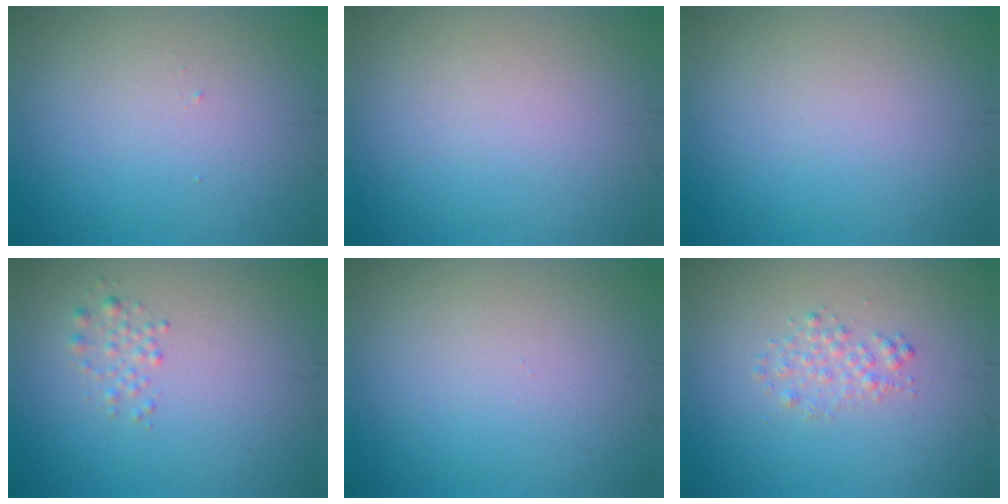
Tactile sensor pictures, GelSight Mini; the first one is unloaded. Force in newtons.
{"total": 0.0}
{"total": 0.0}
{"total": 1.2, "press": 1.1, "slide": 0.1}
{"total": 0.0}
{"total": 1.5, "press": 1.5, "slide": 0.0}